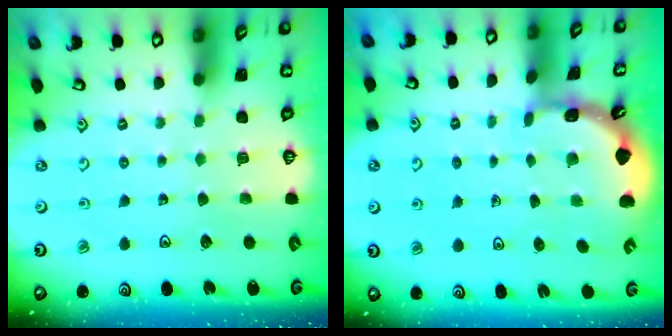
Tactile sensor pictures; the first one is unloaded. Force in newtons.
{"total": 1.6, "press": 1.6, "slide": 0.1}